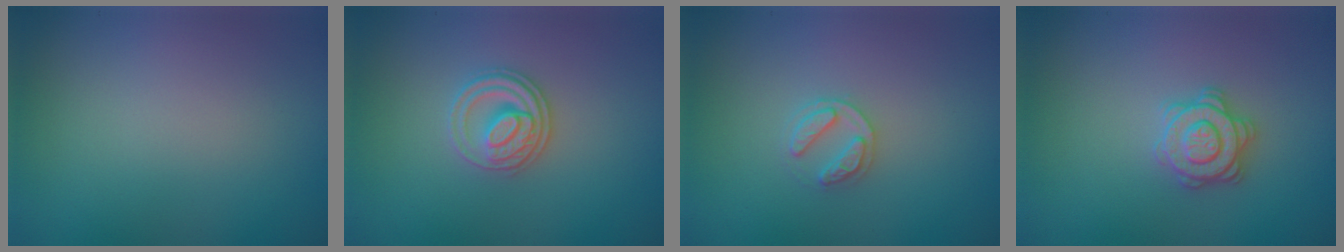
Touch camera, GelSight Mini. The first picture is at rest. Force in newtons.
{"total": 2.8, "press": 2.6, "slide": 1.0}
{"total": 2.0, "press": 2.0, "slide": 0.3}
{"total": 2.8, "press": 2.8, "slide": 0.2}